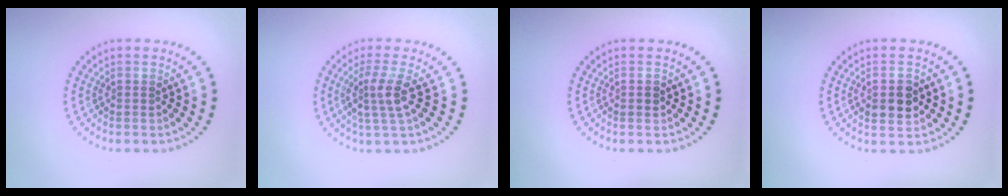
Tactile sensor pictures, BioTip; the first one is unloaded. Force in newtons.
{"total": 2.8, "press": 2.2, "slide": 1.7}
{"total": 0.9, "press": 0.9, "slide": 0.1}
{"total": 3.0, "press": 3.0, "slide": 0.2}